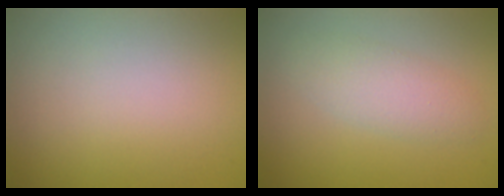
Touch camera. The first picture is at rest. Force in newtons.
{"total": 2.8, "press": 2.8, "slide": 0.0}